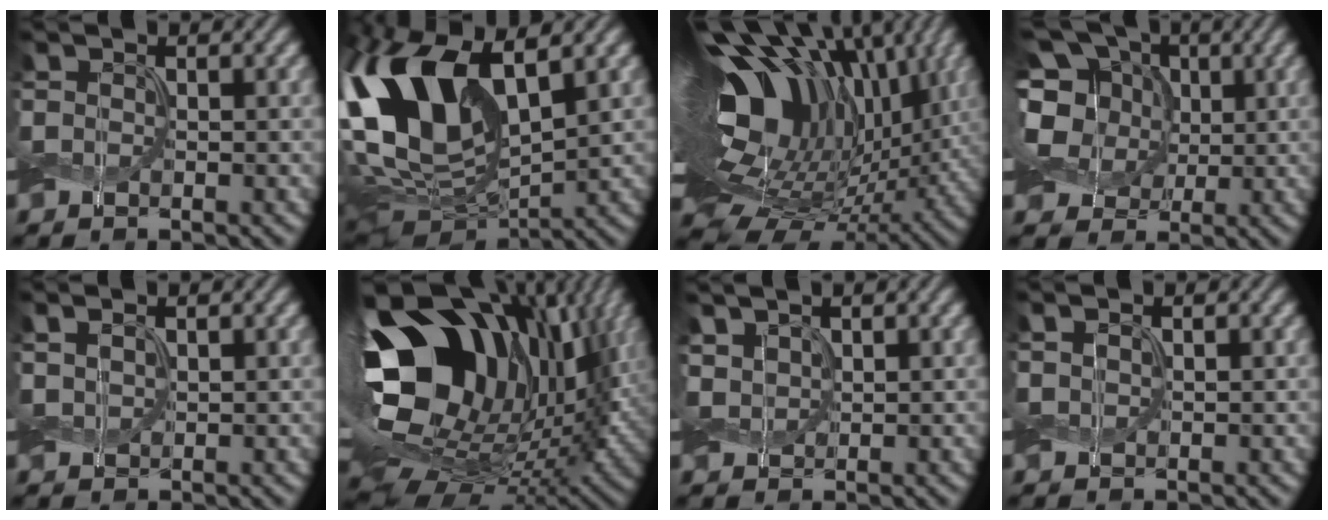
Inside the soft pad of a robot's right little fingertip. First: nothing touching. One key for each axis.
{"total": 15.9, "fx": 4.3, "fy": 8.2, "fz": 12.9, "tx": -0.290, "ty": 0.016, "tz": 0.076}
{"total": 20.2, "fx": 3.8, "fy": 11.9, "fz": 15.8, "tx": -0.286, "ty": 0.013, "tz": 0.089}
{"total": 8.7, "fx": 0.5, "fy": 7.1, "fz": 4.9, "tx": -0.116, "ty": 0.019, "tz": -0.004}
{"total": 1.3, "fx": 0.7, "fy": 0.7, "fz": 0.8, "tx": -0.020, "ty": 0.002, "tz": 0.015}
{"total": 19.5, "fx": 3.6, "fy": 13.0, "fz": 14.1, "tx": -0.255, "ty": -0.002, "tz": 0.083}
{"total": 2.6, "fx": 1.5, "fy": 1.6, "fz": 1.3, "tx": -0.038, "ty": 0.010, "tz": 0.027}
{"total": 0.6, "fx": 0.4, "fy": 0.4, "fz": 0.3, "tx": -0.008, "ty": 0.002, "tz": 0.009}